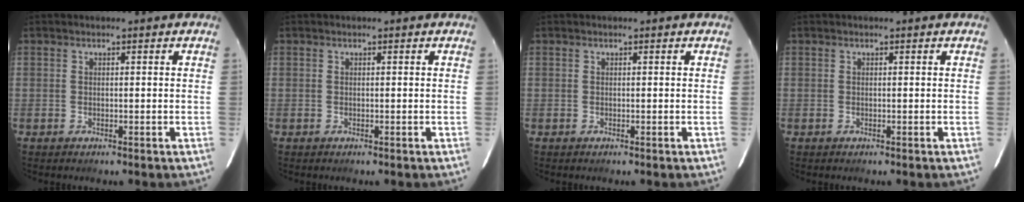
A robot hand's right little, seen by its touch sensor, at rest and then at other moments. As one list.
[{"total": 0.0}, {"total": 0.0}, {"total": 0.0}]